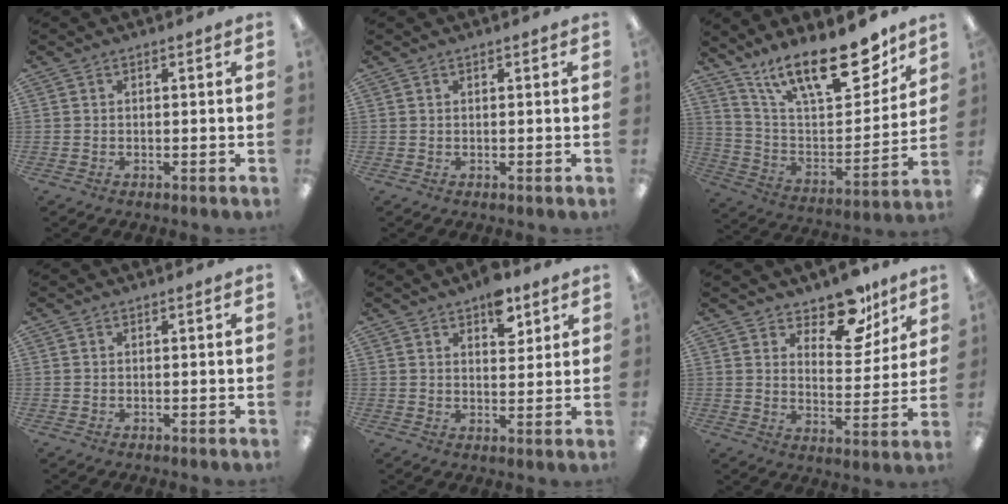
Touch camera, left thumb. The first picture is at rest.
{"total": 0.0}
{"total": 22.3, "force": [15.7, 8.3, 13.4], "torque": [-0.208, -0.107, 0.268]}
{"total": 0.0}
{"total": 8.0, "force": [5.0, 4.2, 4.6], "torque": [-0.045, -0.023, 0.081]}
{"total": 12.5, "force": [9.6, 6.1, 5.1], "torque": [-0.056, -0.070, 0.171]}